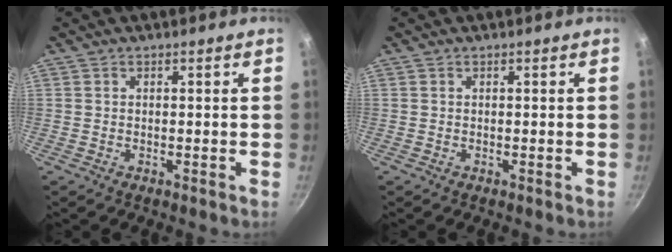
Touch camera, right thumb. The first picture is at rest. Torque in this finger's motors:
{"motor_torque": [0.07, 0.07, 0.00, 0.02, 0.07]}